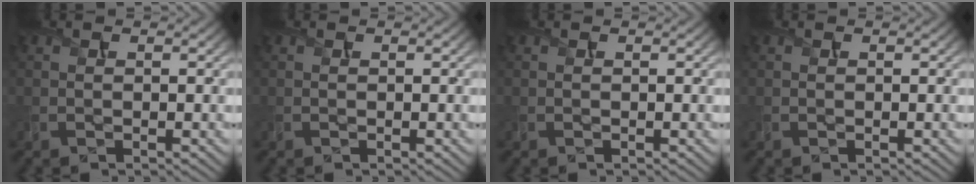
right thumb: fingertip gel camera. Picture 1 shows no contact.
{"total": 0.0}
{"total": 0.0}
{"total": 0.0}